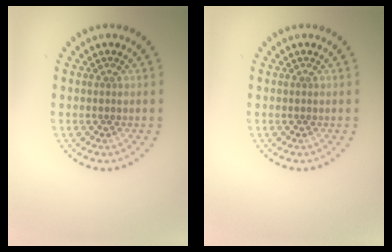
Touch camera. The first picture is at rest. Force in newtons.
{"total": 0.0}